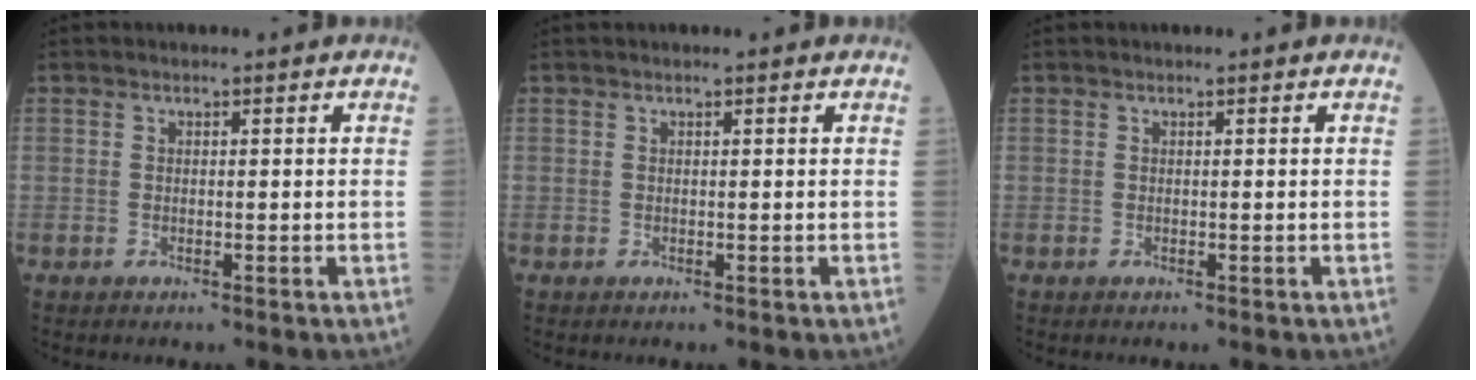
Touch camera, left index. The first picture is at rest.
{"total": 0.8, "force": [0.7, 0.0, 0.3], "torque": [-0.007, 0.013, 0.013]}
{"total": 0.0}